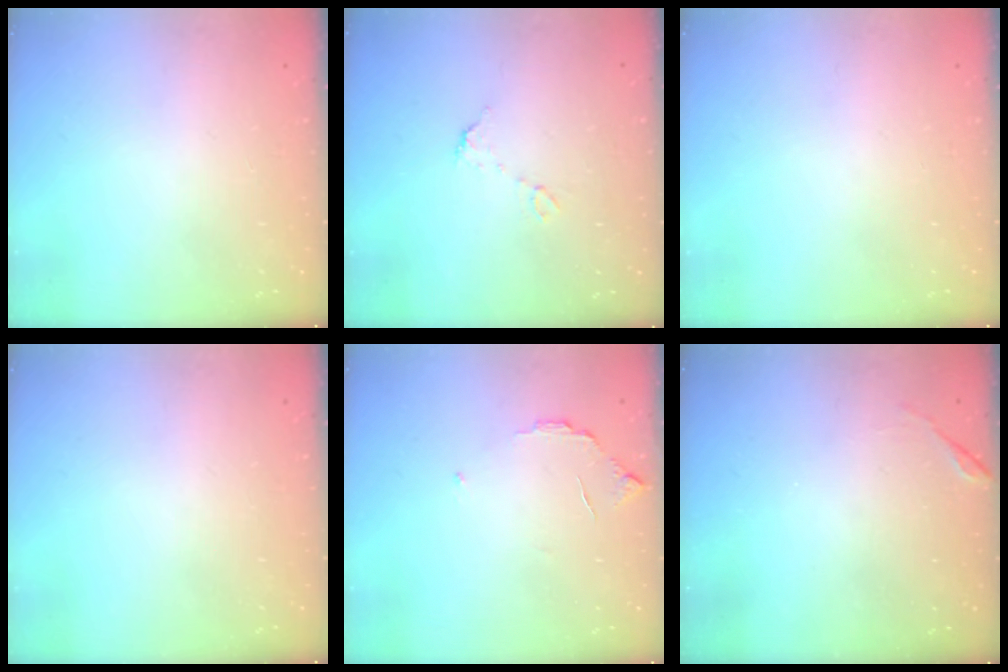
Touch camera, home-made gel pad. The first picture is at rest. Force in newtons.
{"total": 5.0, "press": 4.9, "slide": 0.4}
{"total": 0.0}
{"total": 0.0}
{"total": 4.9, "press": 4.9, "slide": 0.4}
{"total": 5.1, "press": 5.1, "slide": 0.2}